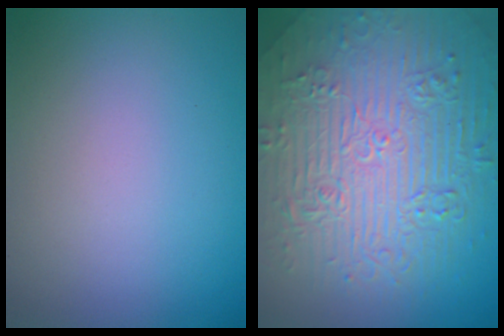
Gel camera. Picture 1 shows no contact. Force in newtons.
{"total": 11.1, "press": 7.4, "slide": 8.3}